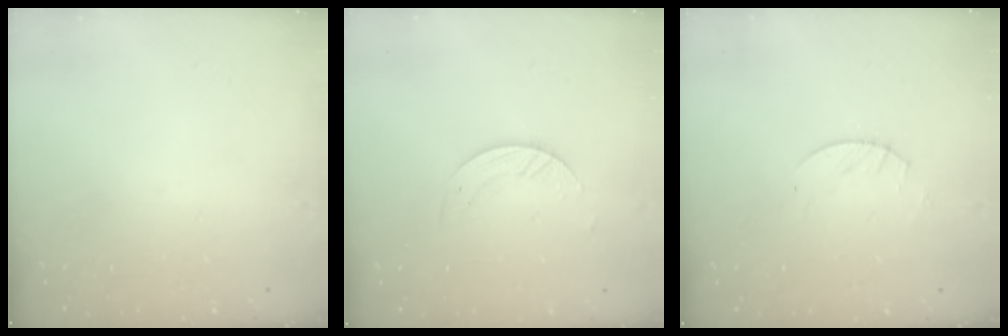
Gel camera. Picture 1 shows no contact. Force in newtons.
{"total": 3.4, "press": 3.4, "slide": 0.1}
{"total": 2.6, "press": 2.5, "slide": 0.4}